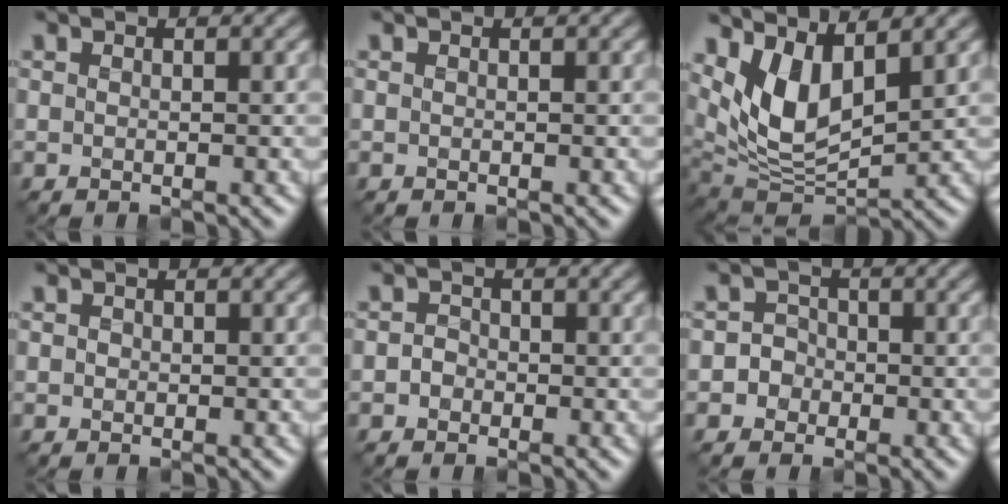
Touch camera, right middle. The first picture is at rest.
{"total": 0.0}
{"total": 7.4, "force": [2.7, 3.8, 5.7], "torque": [-0.116, -0.012, 0.048]}
{"total": 0.5, "force": [0.0, 0.5, 0.1], "torque": [0.000, -0.001, -0.003]}
{"total": 1.3, "force": [-0.6, 1.1, 0.4], "torque": [0.006, 0.003, -0.023]}
{"total": 2.8, "force": [-0.9, 2.6, 0.5], "torque": [0.020, 0.014, -0.032]}